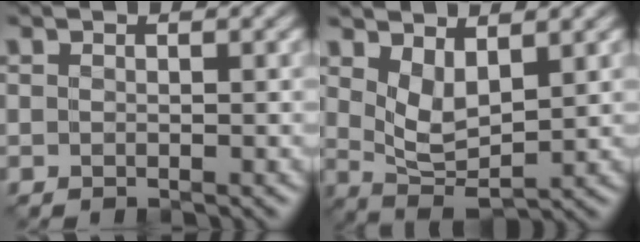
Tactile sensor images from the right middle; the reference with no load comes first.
{"total": 3.8, "force": [1.6, 1.8, 3.0], "torque": [-0.067, -0.013, 0.037]}